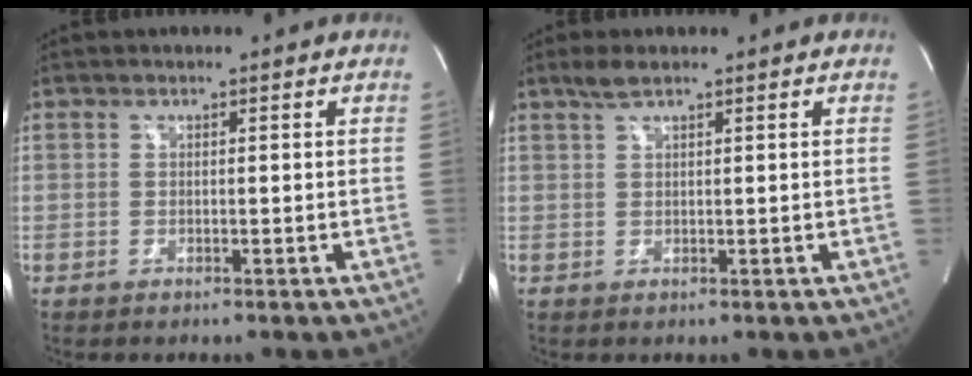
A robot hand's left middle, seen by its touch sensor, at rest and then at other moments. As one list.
[{"total": 2.1, "force": [1.6, 0.2, 1.3], "torque": [-0.032, 0.007, 0.033]}]